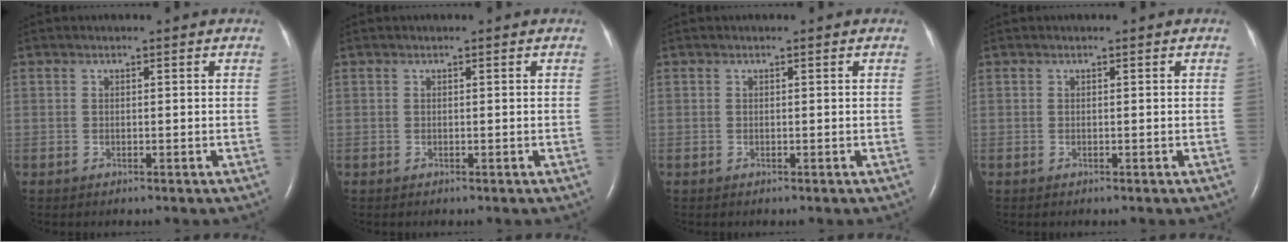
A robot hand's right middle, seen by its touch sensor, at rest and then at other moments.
{"total": 0.0}
{"total": 0.0}
{"total": 0.0}